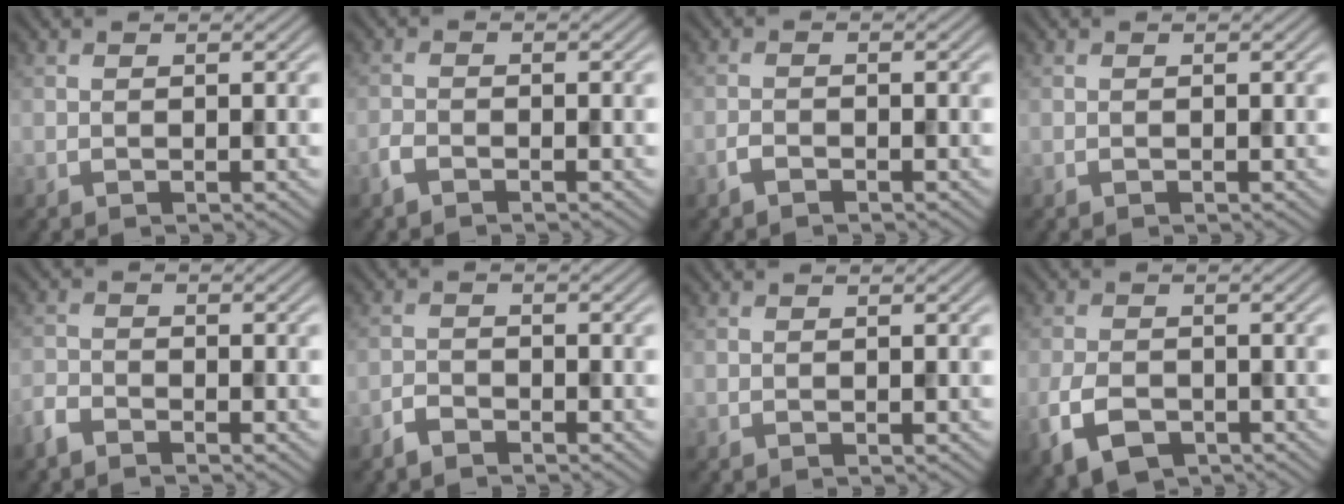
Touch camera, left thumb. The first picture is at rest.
{"total": 1.6, "force": [-1.2, 0.5, 0.8], "torque": [-0.024, -0.002, -0.032]}
{"total": 1.4, "force": [-1.1, 0.5, 0.7], "torque": [-0.018, 0.000, -0.025]}
{"total": 0.0}
{"total": 2.5, "force": [-2.2, 0.7, 0.8], "torque": [-0.022, -0.006, -0.057]}
{"total": 2.0, "force": [-1.8, 0.7, 0.7], "torque": [-0.015, 0.001, -0.042]}
{"total": 0.0}
{"total": 5.1, "force": [-2.6, 3.0, 3.2], "torque": [-0.074, -0.012, -0.055]}